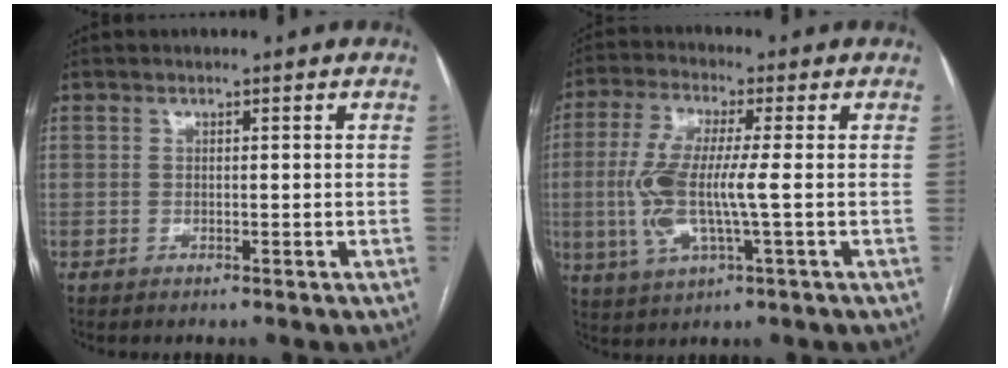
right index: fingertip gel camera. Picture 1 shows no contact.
{"total": 10.1, "force": [-0.8, 1.6, 9.9], "torque": [-0.220, 0.003, -0.017]}